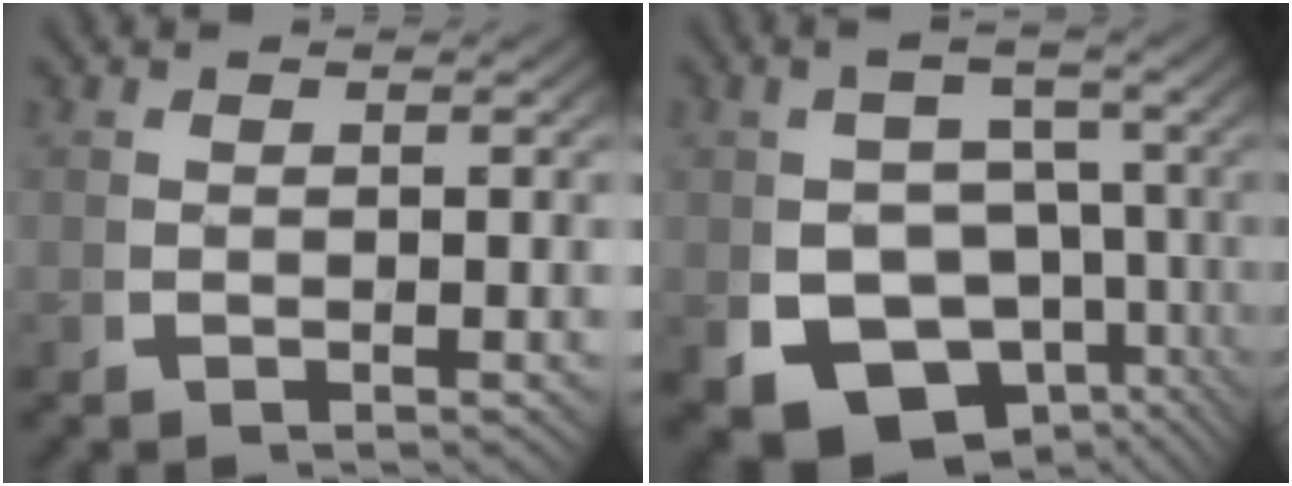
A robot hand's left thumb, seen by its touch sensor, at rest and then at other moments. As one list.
[{"total": 13.2, "force": [-5.4, 9.6, 7.3], "torque": [-0.152, -0.060, -0.067]}]